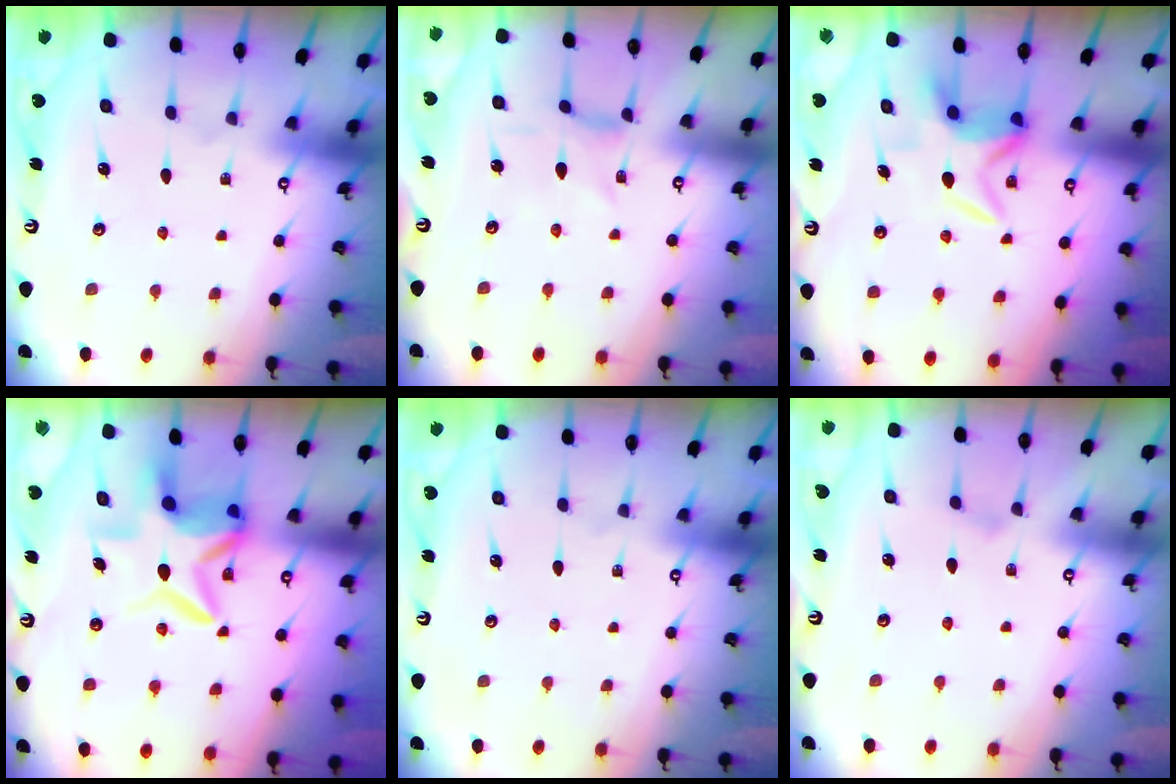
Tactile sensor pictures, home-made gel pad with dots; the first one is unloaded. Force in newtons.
{"total": 0.0}
{"total": 5.9, "press": 5.9, "slide": 0.3}
{"total": 10.3, "press": 10.2, "slide": 1.6}
{"total": 0.0}
{"total": 0.7, "press": 0.6, "slide": 0.3}